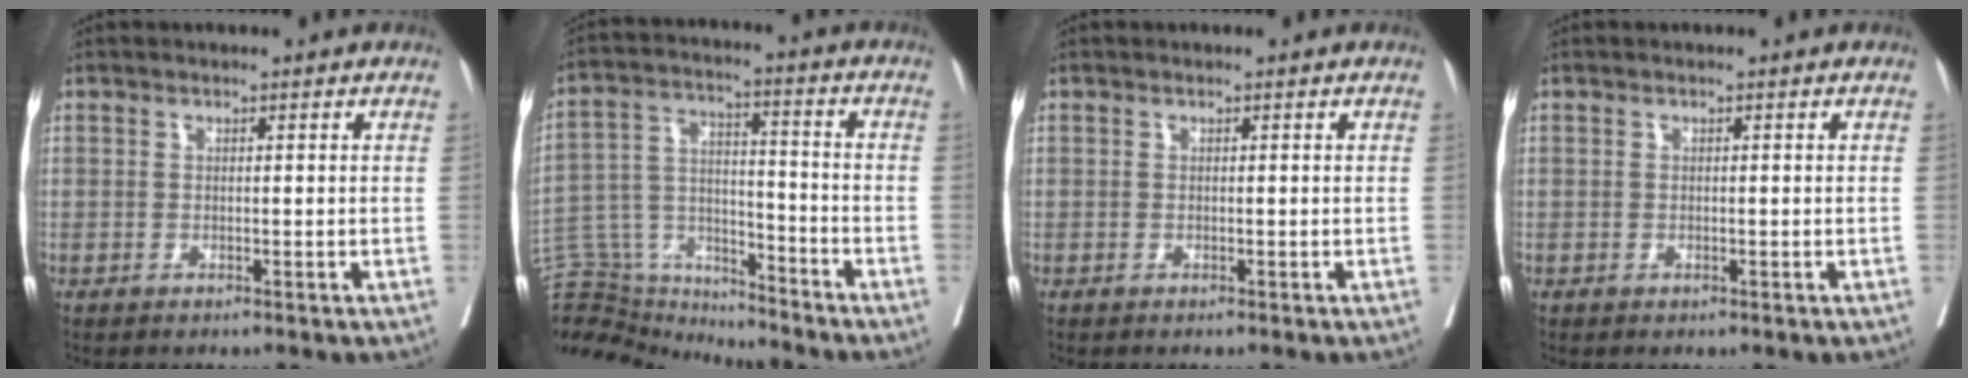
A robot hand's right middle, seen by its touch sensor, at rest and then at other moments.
{"total": 14.3, "force": [-13.9, 2.8, 2.0], "torque": [-0.045, 0.045, -0.239]}
{"total": 0.0}
{"total": 0.0}